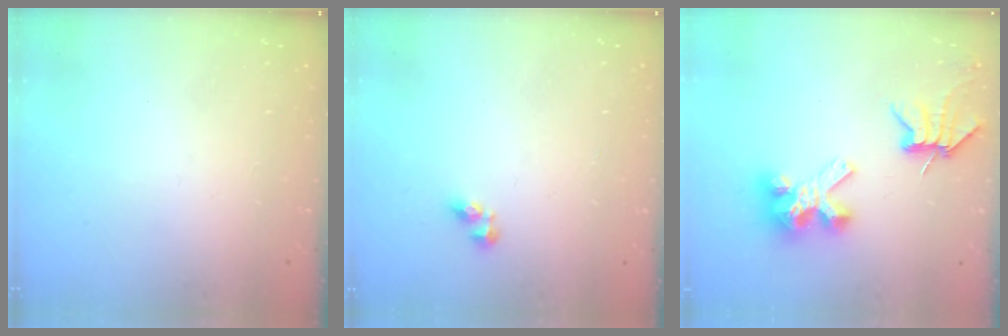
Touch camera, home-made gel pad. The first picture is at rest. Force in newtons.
{"total": 4.1, "press": 4.0, "slide": 0.6}
{"total": 8.1, "press": 8.1, "slide": 0.6}